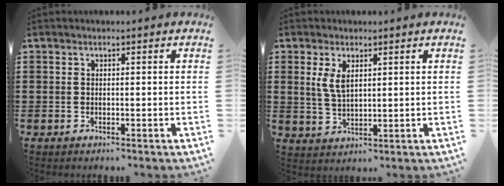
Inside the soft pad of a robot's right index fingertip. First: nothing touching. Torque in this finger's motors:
{"motor_torque": [1.00, 1.14, 0.40, 0.14]}